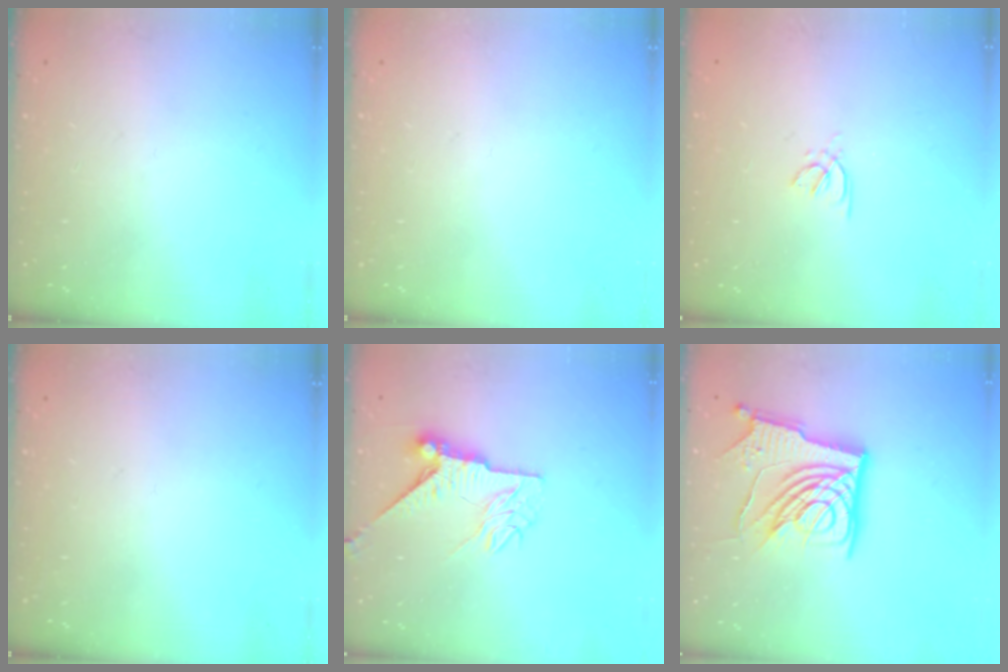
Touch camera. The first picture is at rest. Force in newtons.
{"total": 0.0}
{"total": 1.2, "press": 1.2, "slide": 0.4}
{"total": 0.0}
{"total": 8.1, "press": 8.1, "slide": 0.5}
{"total": 16.0, "press": 15.9, "slide": 1.8}